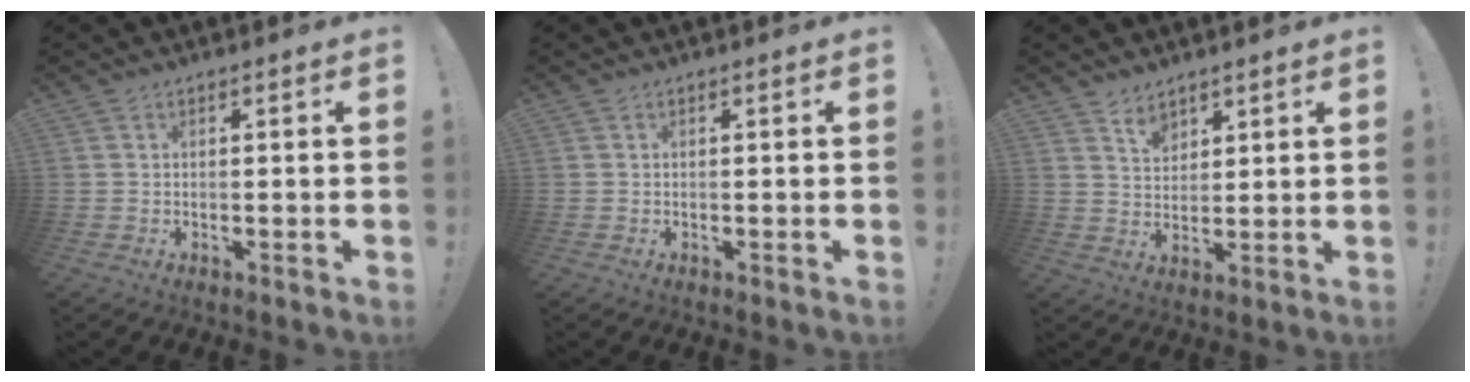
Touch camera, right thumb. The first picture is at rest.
{"total": 0.0}
{"total": 5.4, "force": [4.2, 3.1, 1.5], "torque": [-0.030, -0.023, 0.080]}